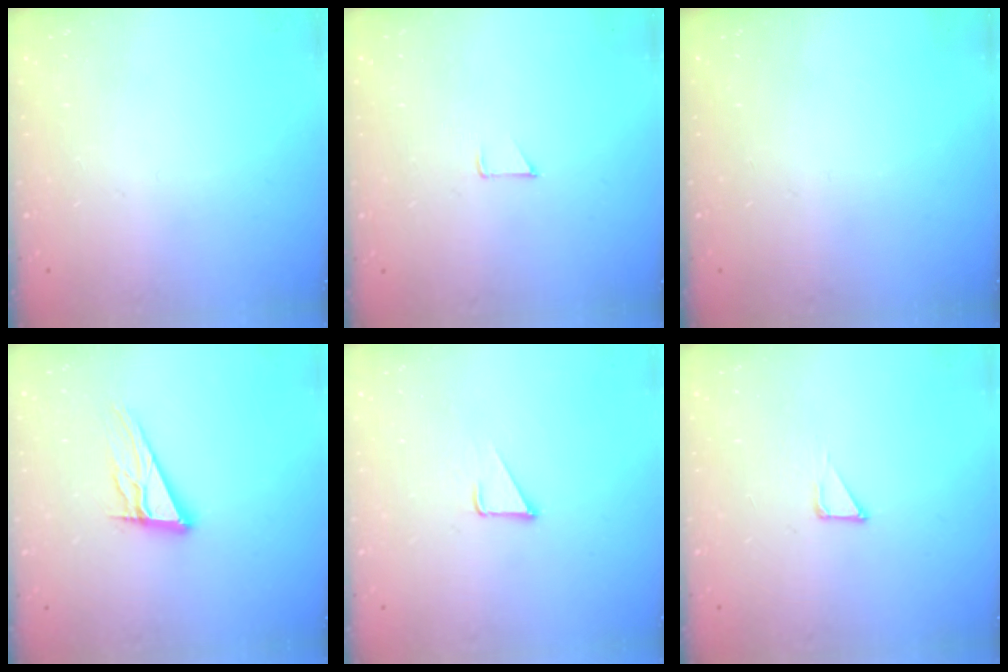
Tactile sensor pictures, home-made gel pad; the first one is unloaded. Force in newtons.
{"total": 3.4, "press": 3.4, "slide": 0.3}
{"total": 0.0}
{"total": 13.0, "press": 12.7, "slide": 2.8}
{"total": 3.6, "press": 3.6, "slide": 0.3}
{"total": 2.7, "press": 2.7, "slide": 0.3}